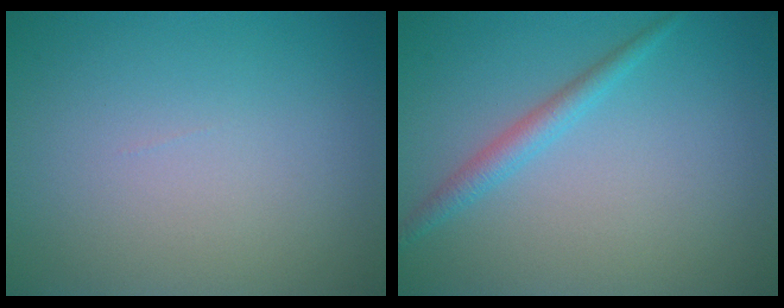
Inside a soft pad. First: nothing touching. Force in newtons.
{"total": 1.9, "press": 1.9, "slide": 0.1}